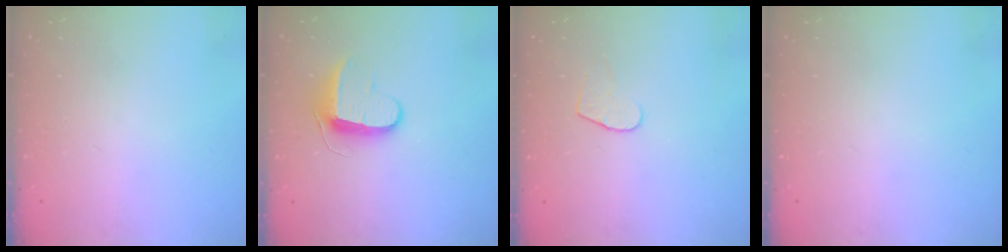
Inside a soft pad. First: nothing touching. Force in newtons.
{"total": 9.5, "press": 9.5, "slide": 0.6}
{"total": 5.0, "press": 5.0, "slide": 0.4}
{"total": 0.0}